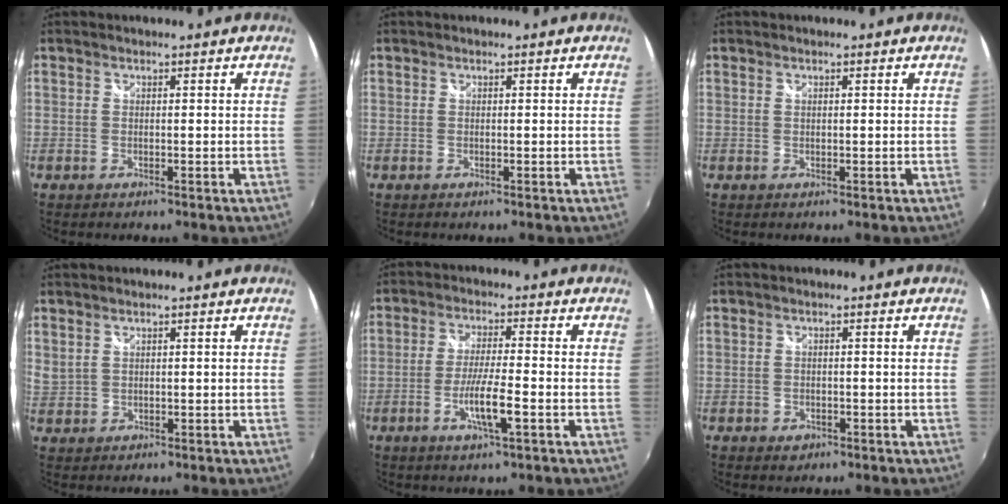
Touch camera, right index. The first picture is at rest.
{"total": 0.0}
{"total": 0.0}
{"total": 1.9, "force": [1.4, 1.0, 0.8], "torque": [-0.013, 0.000, 0.029]}
{"total": 7.0, "force": [-2.7, 0.4, 6.4], "torque": [-0.122, -0.009, -0.050]}
{"total": 2.4, "force": [-1.1, 1.9, 0.8], "torque": [-0.019, -0.001, -0.014]}